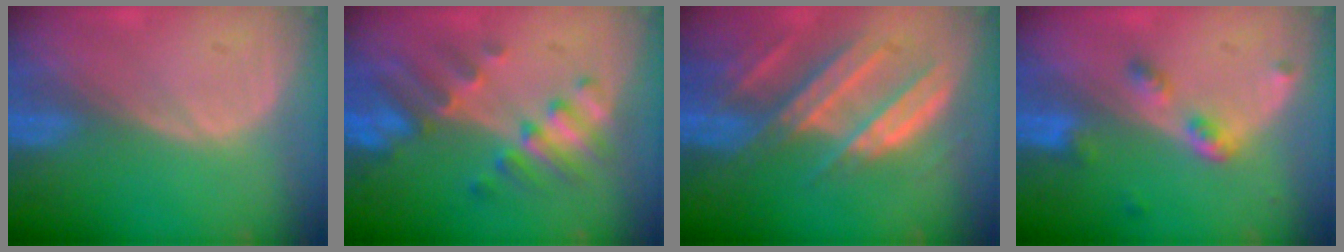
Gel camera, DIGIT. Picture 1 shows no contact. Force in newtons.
{"total": 7.4, "press": 7.2, "slide": 1.9}
{"total": 9.6, "press": 8.5, "slide": 4.4}
{"total": 4.2, "press": 3.9, "slide": 1.6}